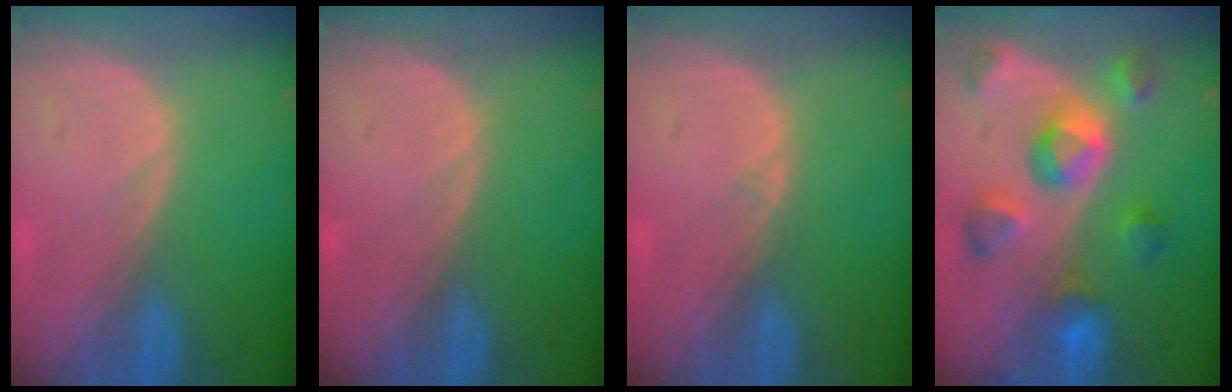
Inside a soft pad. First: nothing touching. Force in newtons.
{"total": 0.0}
{"total": 0.6, "press": 0.5, "slide": 0.4}
{"total": 9.7, "press": 8.7, "slide": 4.3}